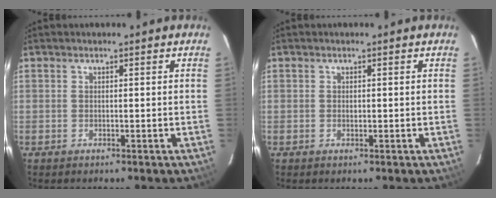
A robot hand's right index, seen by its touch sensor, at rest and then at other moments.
{"total": 0.5, "force": [0.0, 0.5, 0.2], "torque": [-0.003, 0.000, 0.003]}